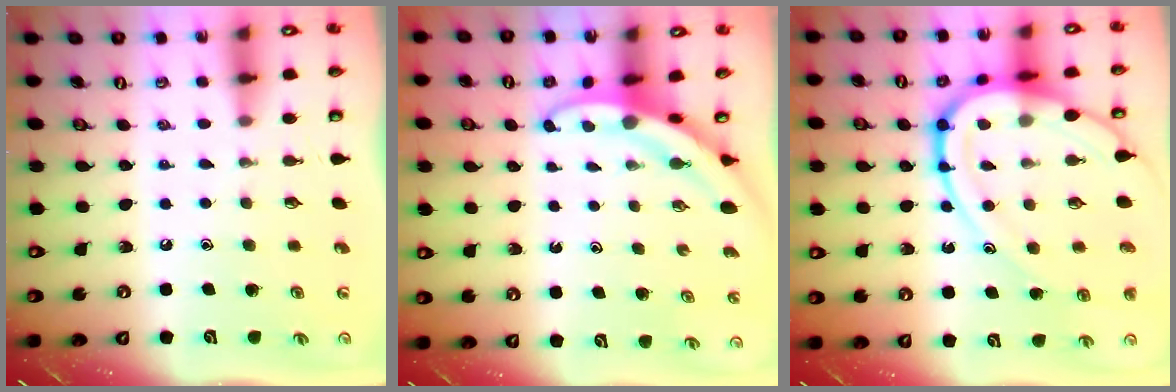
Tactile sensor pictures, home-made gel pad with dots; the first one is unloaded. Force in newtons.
{"total": 3.2, "press": 3.2, "slide": 0.3}
{"total": 17.7, "press": 17.7, "slide": 1.1}